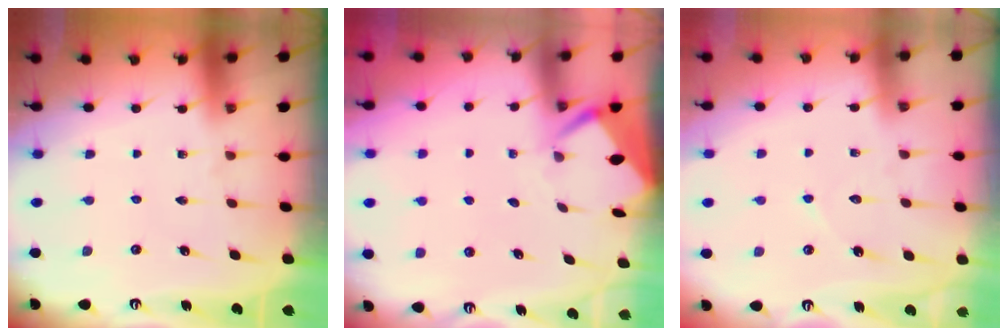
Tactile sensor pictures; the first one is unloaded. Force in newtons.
{"total": 3.9, "press": 3.8, "slide": 0.3}
{"total": 4.1, "press": 4.1, "slide": 0.4}